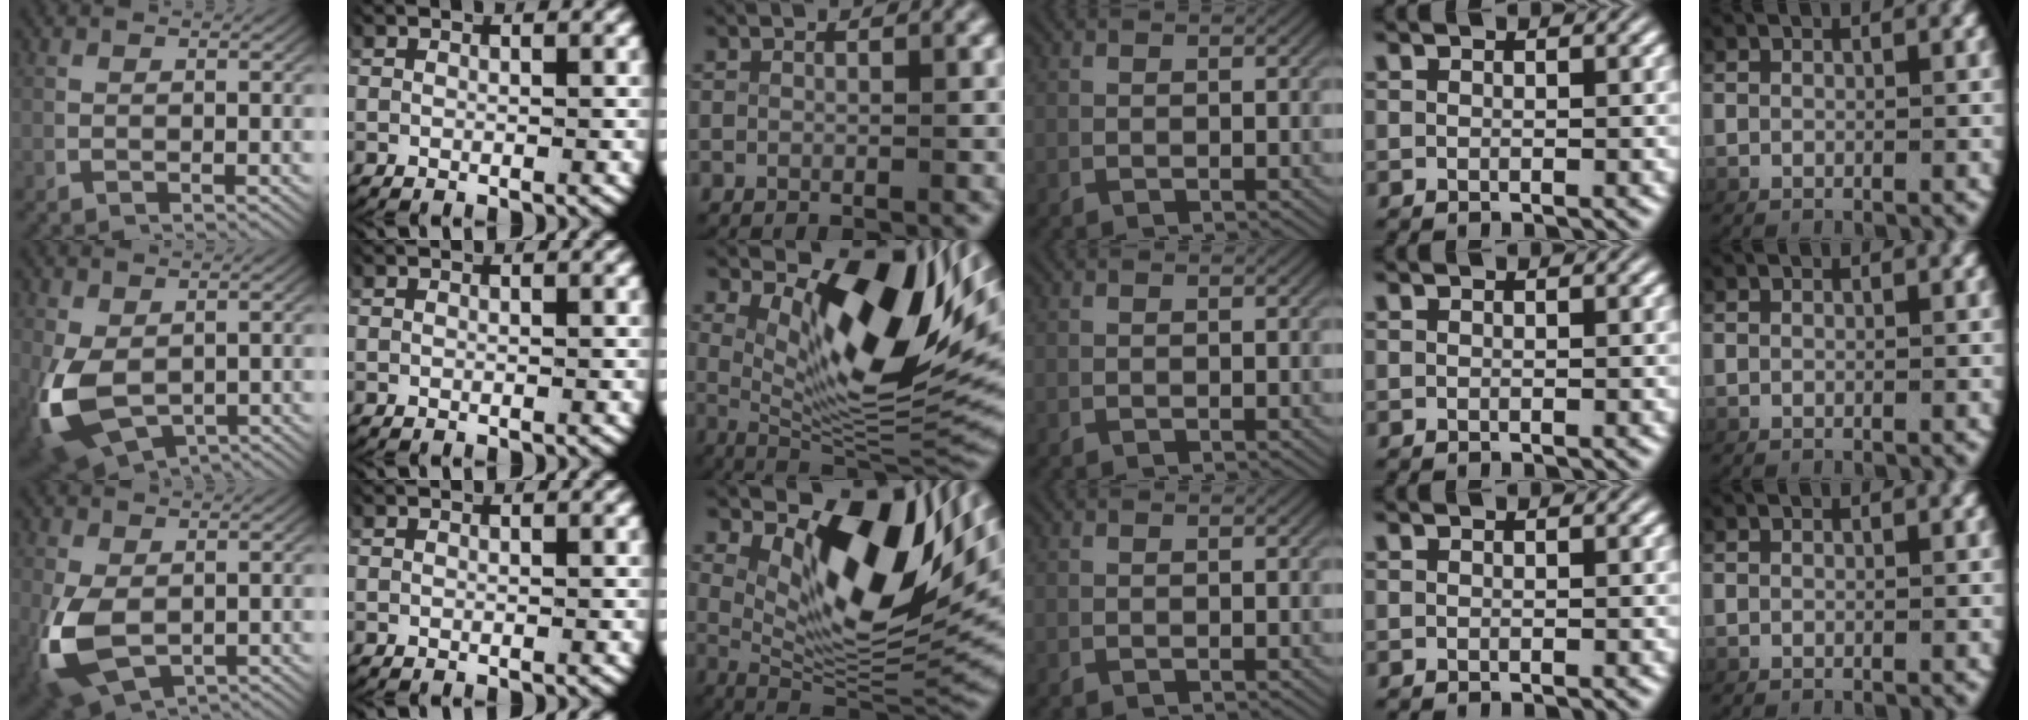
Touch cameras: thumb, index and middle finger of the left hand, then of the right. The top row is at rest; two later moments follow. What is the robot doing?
{"motion": "lift_and_place", "object": "fork"}